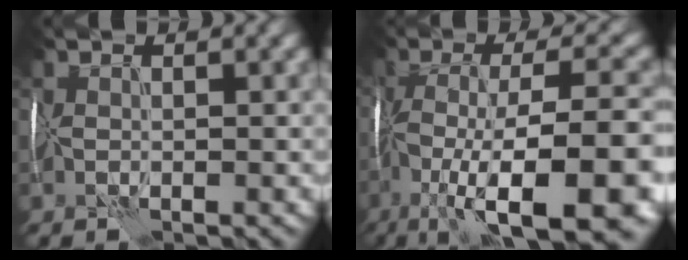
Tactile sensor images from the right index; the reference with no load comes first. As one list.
[{"total": 15.0, "force": [-6.6, 4.0, 12.8], "torque": [-0.214, 0.011, -0.103]}]